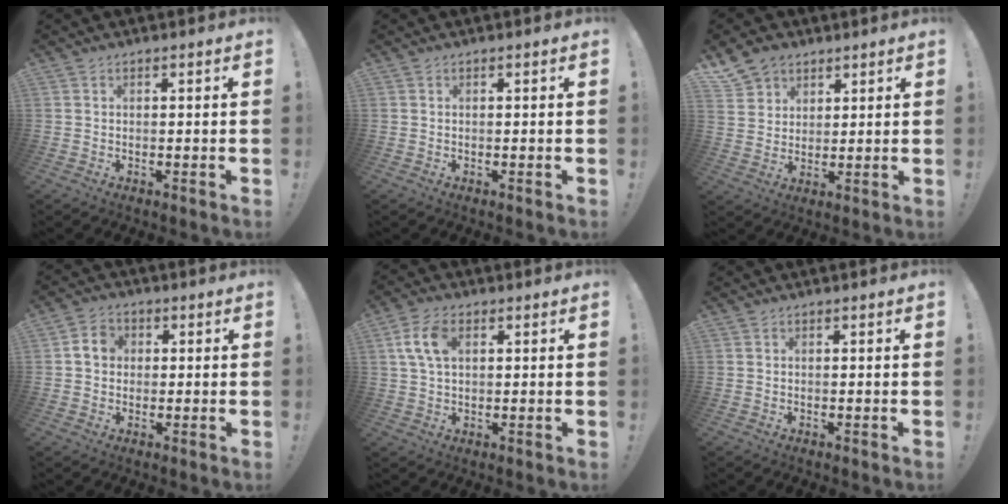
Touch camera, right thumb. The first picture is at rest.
{"total": 0.0}
{"total": 8.4, "force": [5.7, 5.8, 1.8], "torque": [-0.032, -0.034, 0.115]}
{"total": 5.8, "force": [0.5, 5.0, 3.0], "torque": [-0.044, 0.015, 0.012]}
{"total": 8.4, "force": [2.3, 5.0, 6.3], "torque": [-0.125, 0.005, 0.044]}
{"total": 0.0}